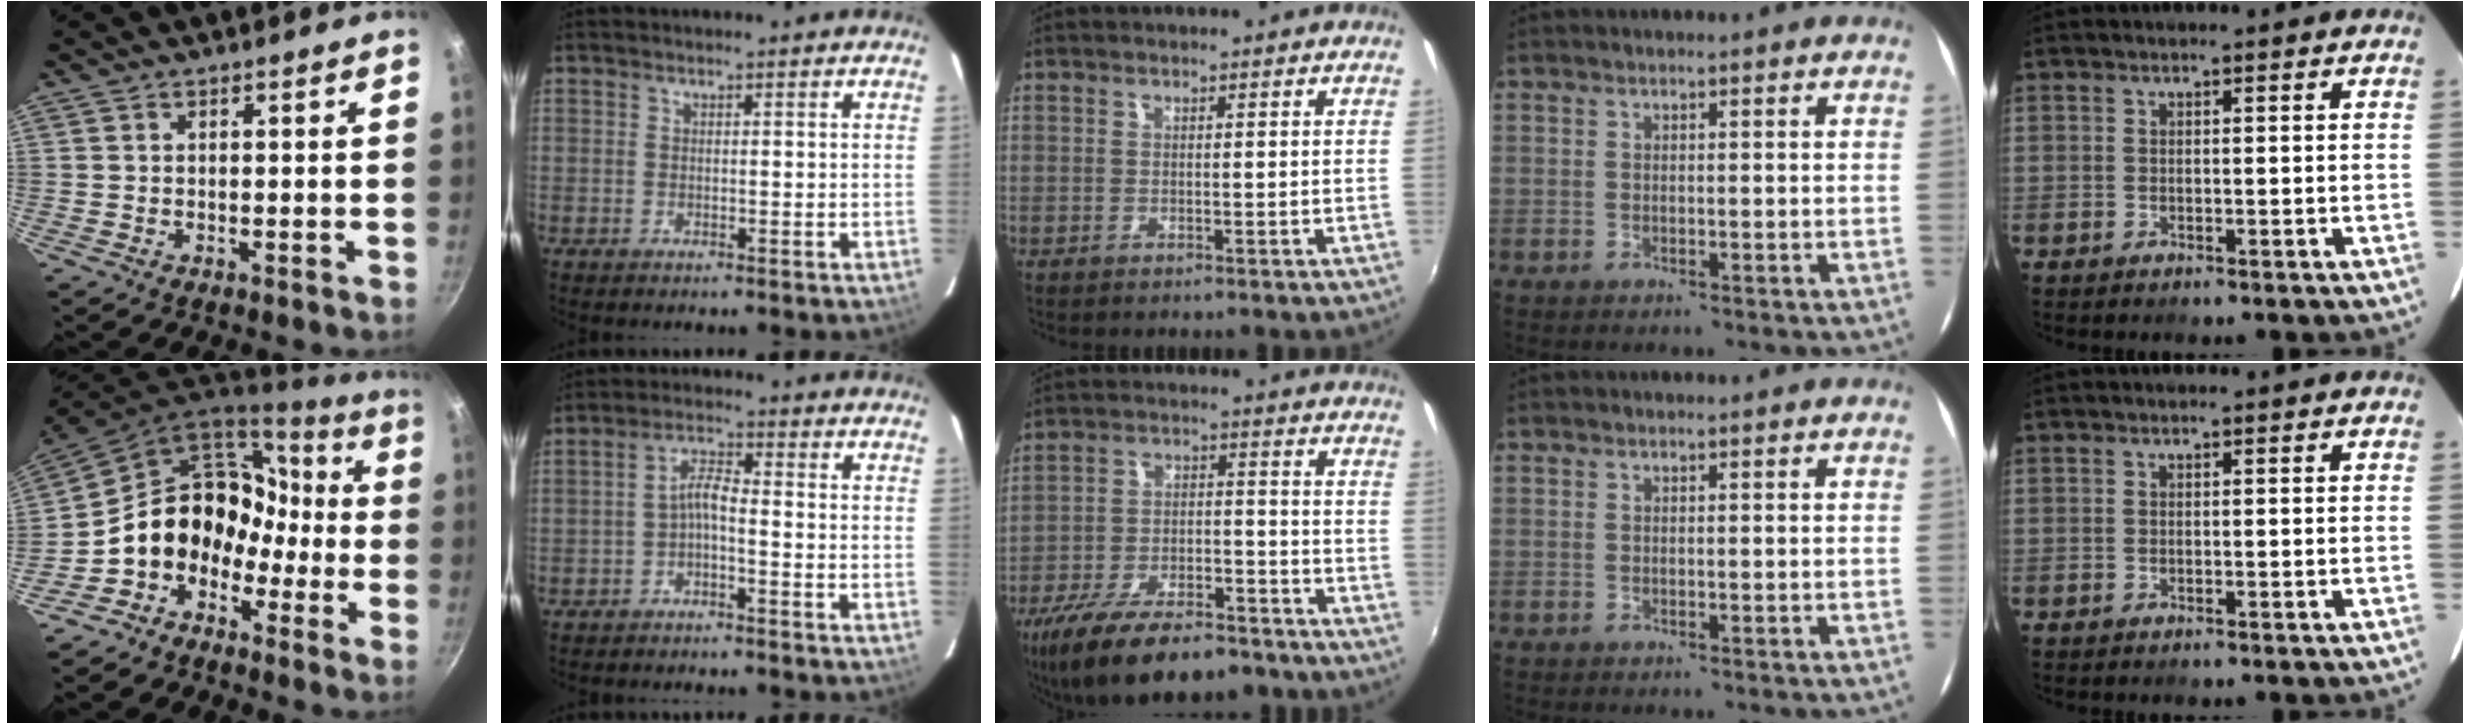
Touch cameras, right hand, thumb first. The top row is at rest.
{"thumb": {"total": 15.8, "force": [-5.4, 12.6, 7.9], "torque": [-0.085, 0.086, -0.107]}, "index": {"total": 3.2, "force": [-1.9, 0.6, 2.5], "torque": [-0.058, 0.012, -0.035]}, "middle": {"total": 19.9, "force": [-15.1, 7.2, 10.9], "torque": [-0.215, -0.026, -0.235]}}